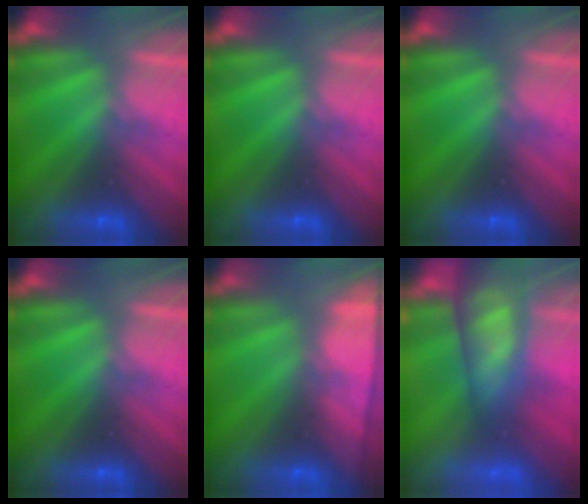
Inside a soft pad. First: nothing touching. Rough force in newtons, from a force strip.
{"total": 0.0}
{"total": 0.0}
{"total": 0.0}
{"total": 7.0}
{"total": 10.5}